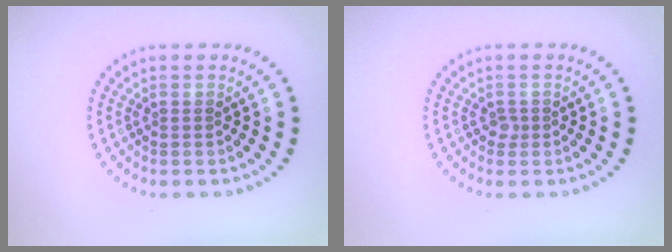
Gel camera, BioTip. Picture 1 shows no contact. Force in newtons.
{"total": 0.8, "press": 0.6, "slide": 0.6}